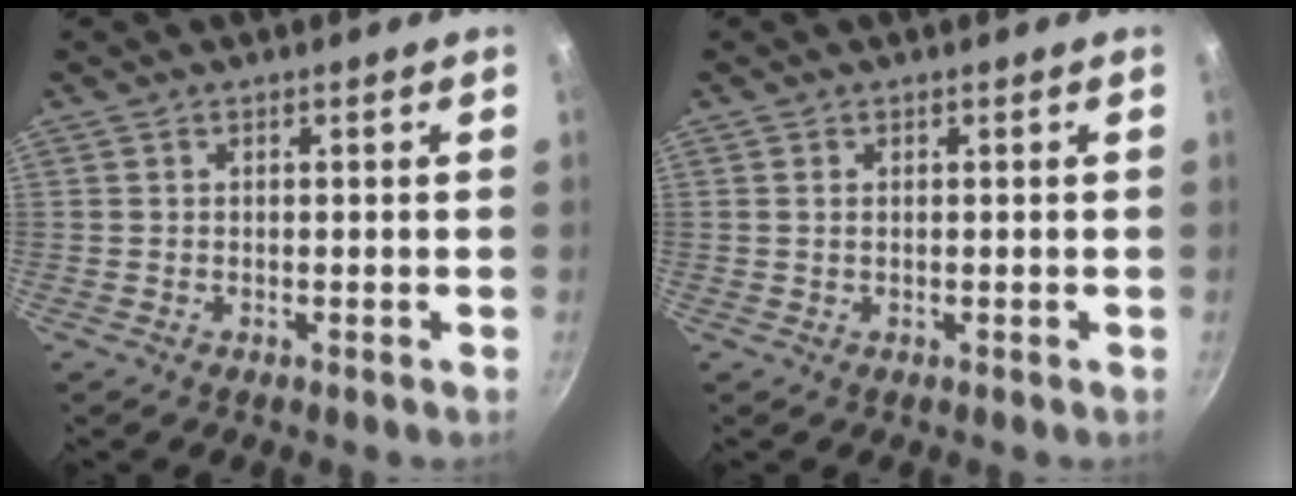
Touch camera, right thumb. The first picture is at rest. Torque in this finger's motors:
{"motor_torque": [-0.52, -0.25, 0.16, 0.49, 0.05]}